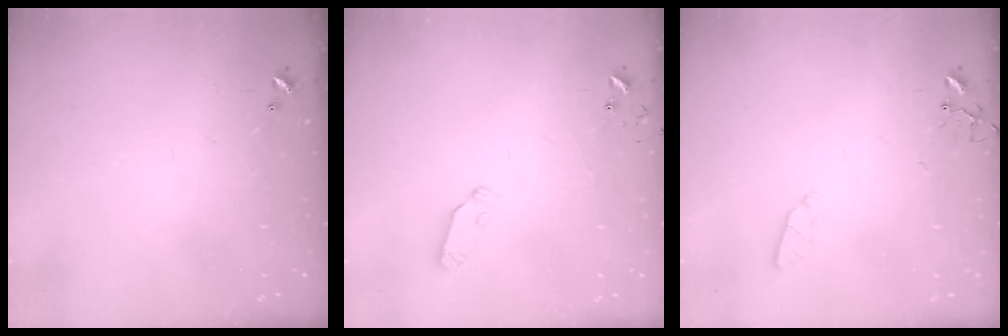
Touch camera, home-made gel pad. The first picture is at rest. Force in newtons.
{"total": 5.6, "press": 5.6, "slide": 0.3}
{"total": 2.9, "press": 2.8, "slide": 0.5}